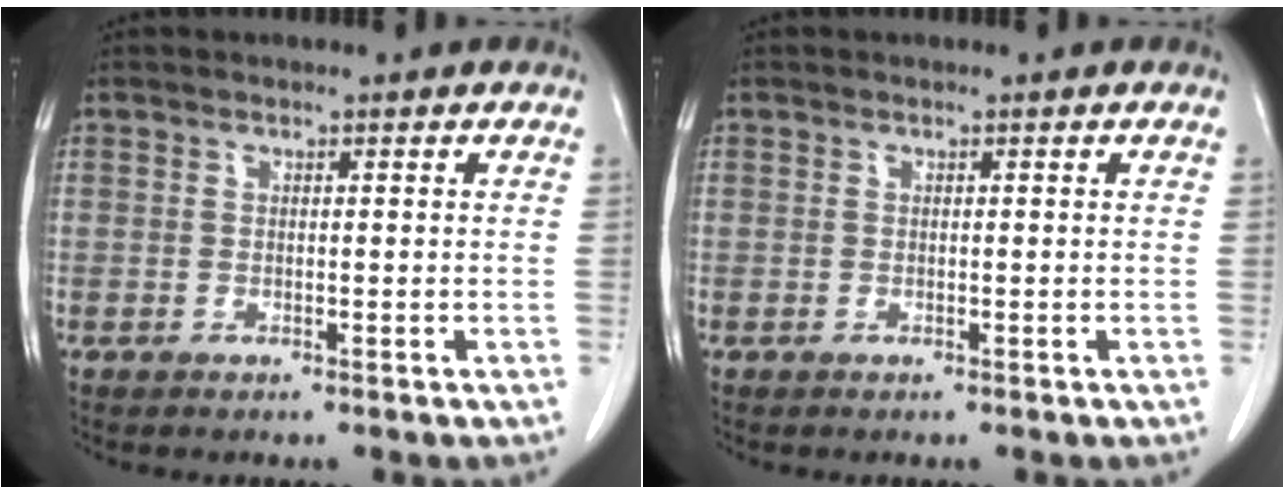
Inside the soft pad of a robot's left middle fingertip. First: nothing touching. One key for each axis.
{"total": 0.0}